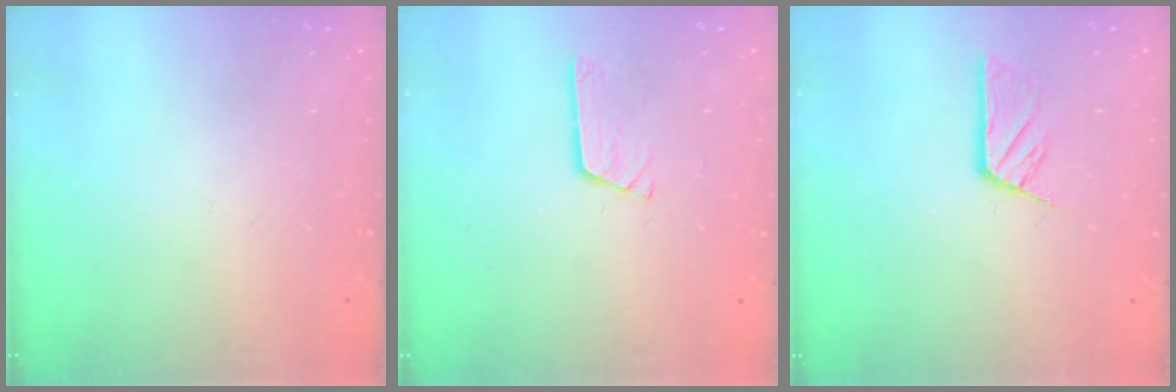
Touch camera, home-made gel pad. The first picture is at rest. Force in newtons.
{"total": 2.6, "press": 2.6, "slide": 0.3}
{"total": 6.0, "press": 6.0, "slide": 0.5}